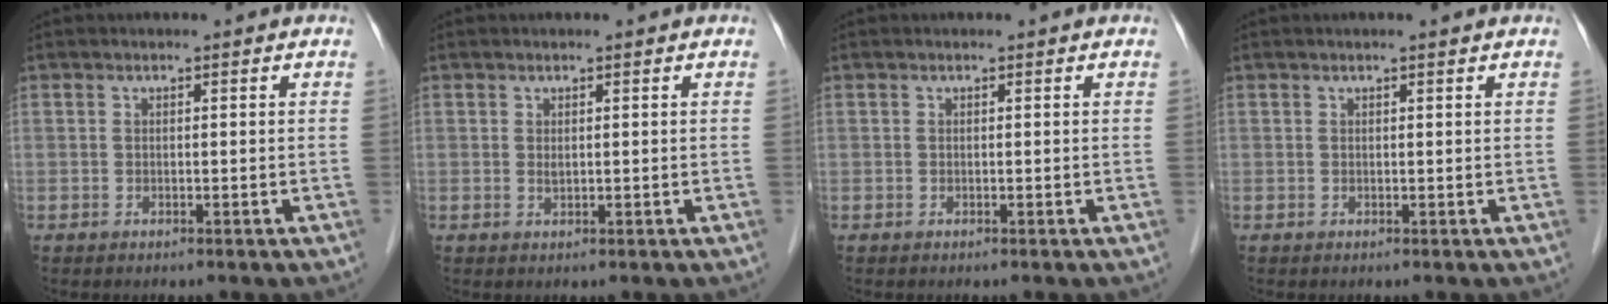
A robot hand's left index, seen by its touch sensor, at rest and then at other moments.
{"total": 0.7, "force": [0.1, 0.2, 0.7], "torque": [-0.016, -0.005, 0.005]}
{"total": 0.0}
{"total": 0.7, "force": [0.5, -0.1, 0.4], "torque": [-0.012, 0.000, 0.011]}